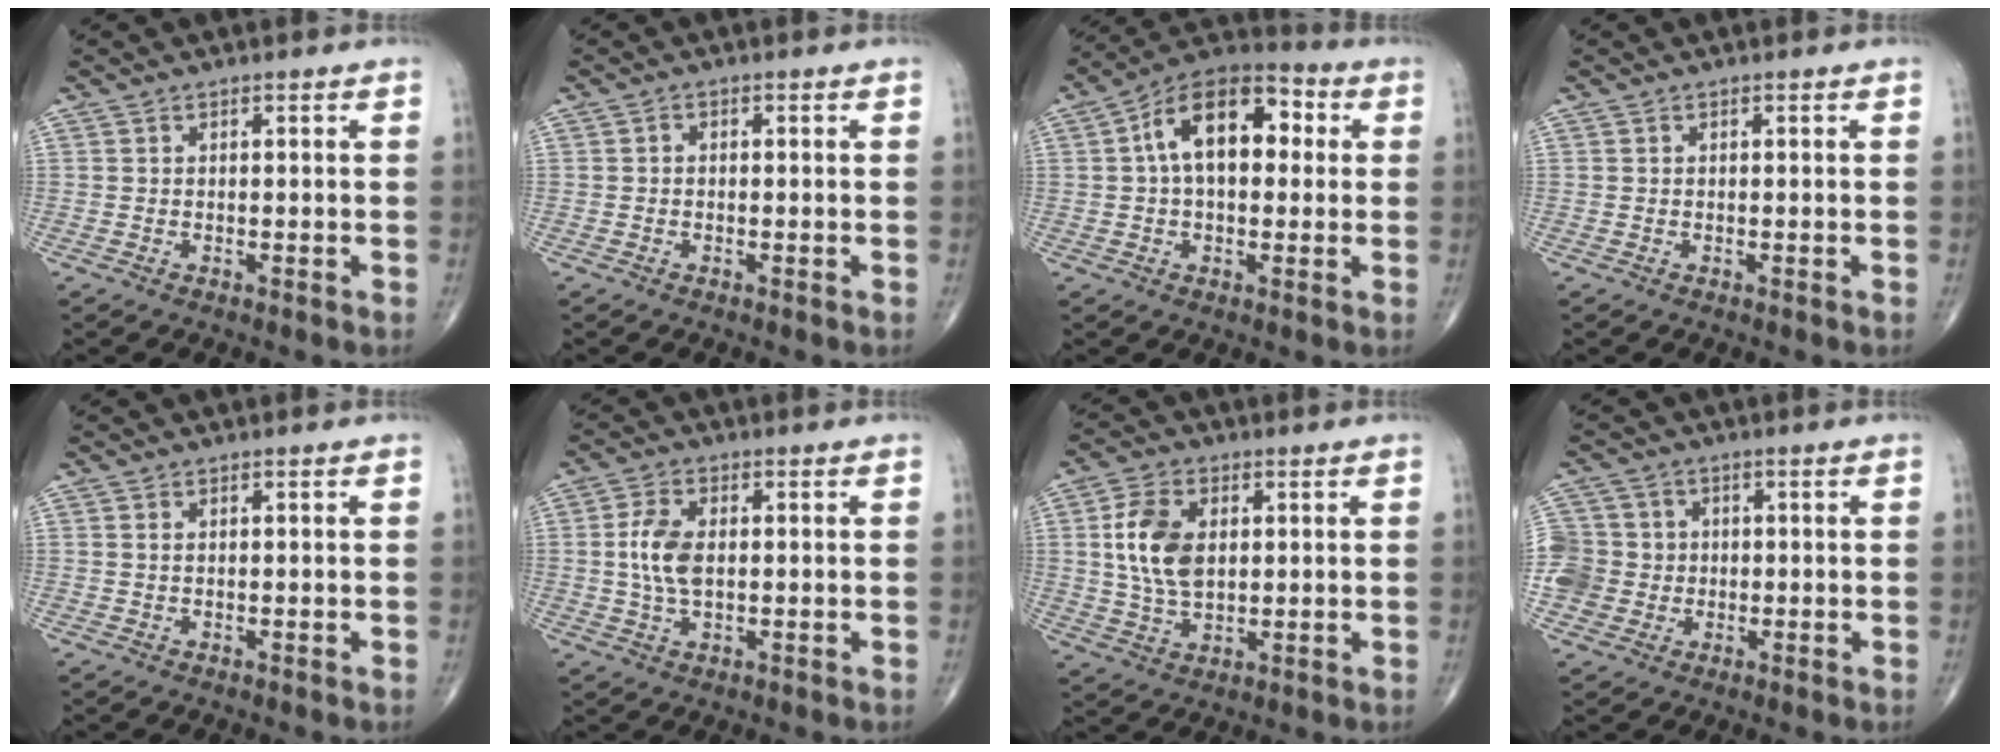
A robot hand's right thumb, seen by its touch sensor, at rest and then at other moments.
{"total": 0.8, "force": [-0.1, 0.7, 0.5], "torque": [-0.002, 0.004, -0.006]}
{"total": 15.3, "force": [2.6, 8.9, 12.2], "torque": [-0.179, 0.035, 0.031]}
{"total": 0.0}
{"total": 0.6, "force": [0.2, 0.3, 0.5], "torque": [-0.011, 0.005, 0.006]}
{"total": 6.8, "force": [0.4, 3.8, 5.7], "torque": [-0.119, 0.003, 0.005]}
{"total": 10.5, "force": [1.8, 6.5, 8.0], "torque": [-0.149, -0.003, 0.038]}
{"total": 9.0, "force": [-0.6, 8.7, 2.1], "torque": [-0.030, 0.020, -0.007]}